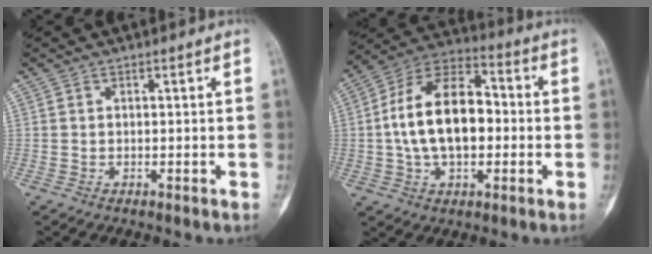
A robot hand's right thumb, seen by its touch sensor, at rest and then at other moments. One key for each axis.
{"total": 17.7, "fx": -0.2, "fy": 10.4, "fz": 14.3, "tx": -0.234, "ty": 0.034, "tz": -0.012}